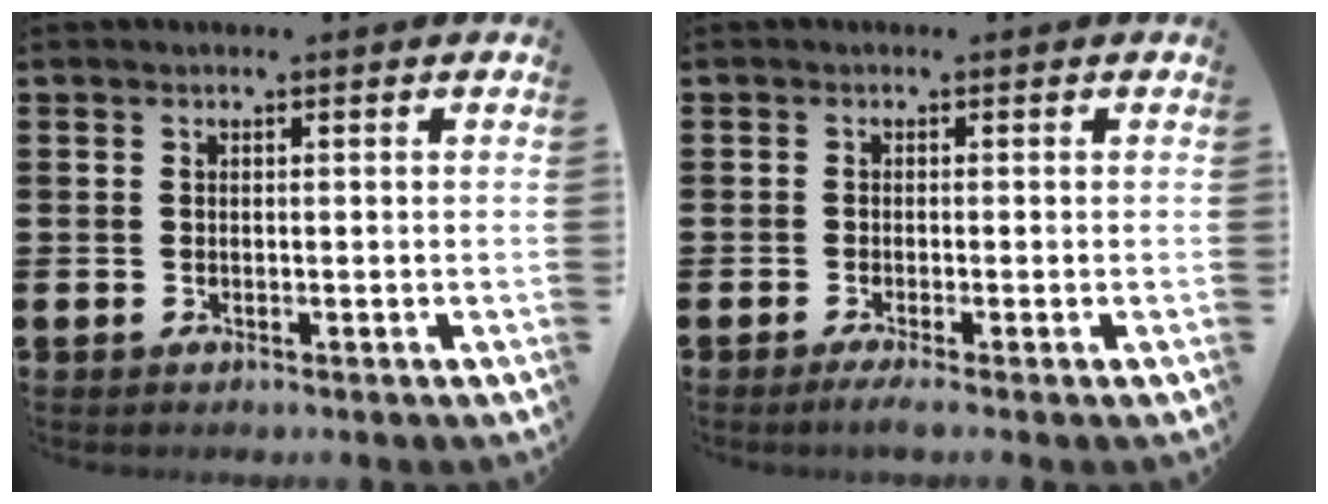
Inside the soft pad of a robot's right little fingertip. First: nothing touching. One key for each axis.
{"total": 1.3, "fx": -0.5, "fy": 0.0, "fz": 1.2, "tx": -0.018, "ty": -0.004, "tz": -0.009}